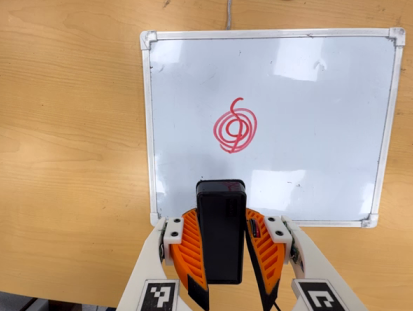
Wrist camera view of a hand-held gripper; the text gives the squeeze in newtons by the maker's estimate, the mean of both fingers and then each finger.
{"total": 11.8, "left": 9.3, "right": 14.3}